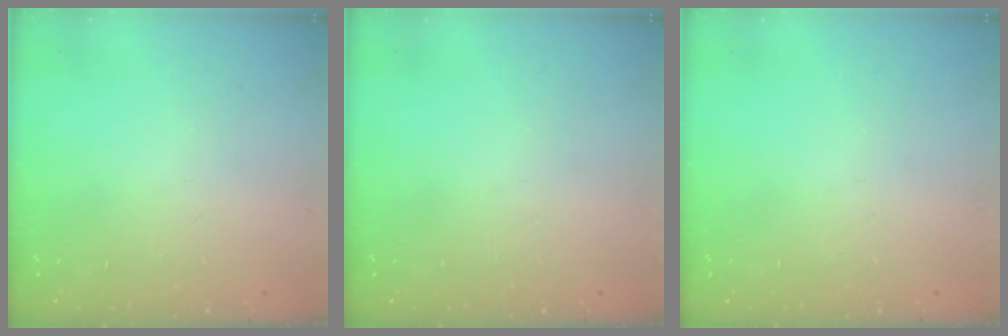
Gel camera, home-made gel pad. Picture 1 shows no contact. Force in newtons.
{"total": 0.0}
{"total": 0.0}